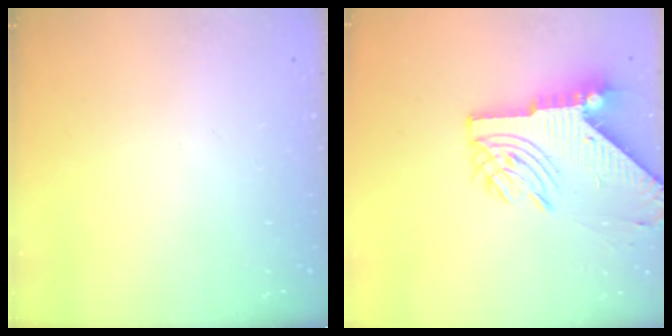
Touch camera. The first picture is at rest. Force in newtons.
{"total": 9.4, "press": 9.4, "slide": 1.1}